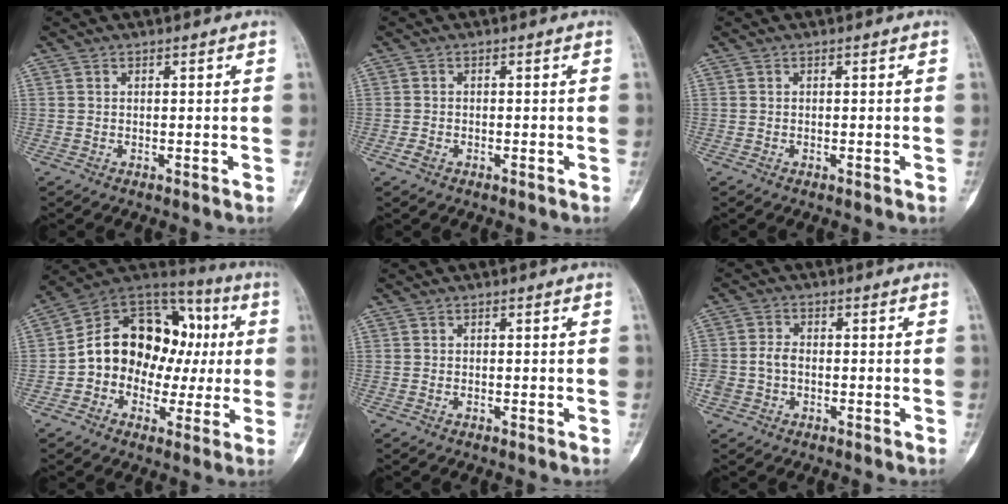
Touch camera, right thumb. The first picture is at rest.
{"total": 1.4, "force": [-0.7, 0.9, 0.8], "torque": [-0.016, 0.002, -0.016]}
{"total": 0.0}
{"total": 19.0, "force": [0.1, 14.6, 12.1], "torque": [-0.134, 0.058, -0.003]}
{"total": 0.0}
{"total": 4.9, "force": [-0.9, 3.6, 3.2], "torque": [-0.068, 0.017, -0.019]}